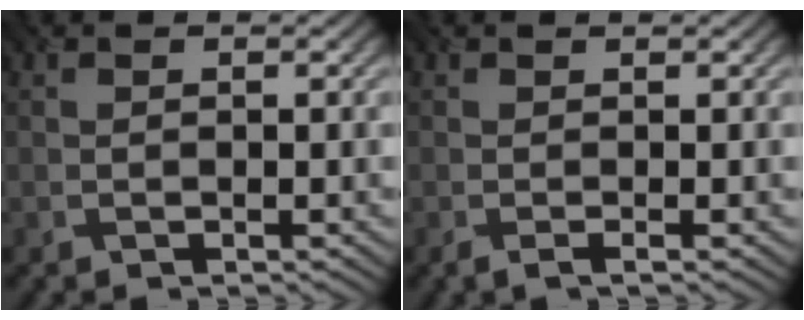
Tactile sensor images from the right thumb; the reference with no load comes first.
{"total": 1.2, "force": [-0.2, 0.2, 1.2], "torque": [-0.021, -0.003, -0.007]}